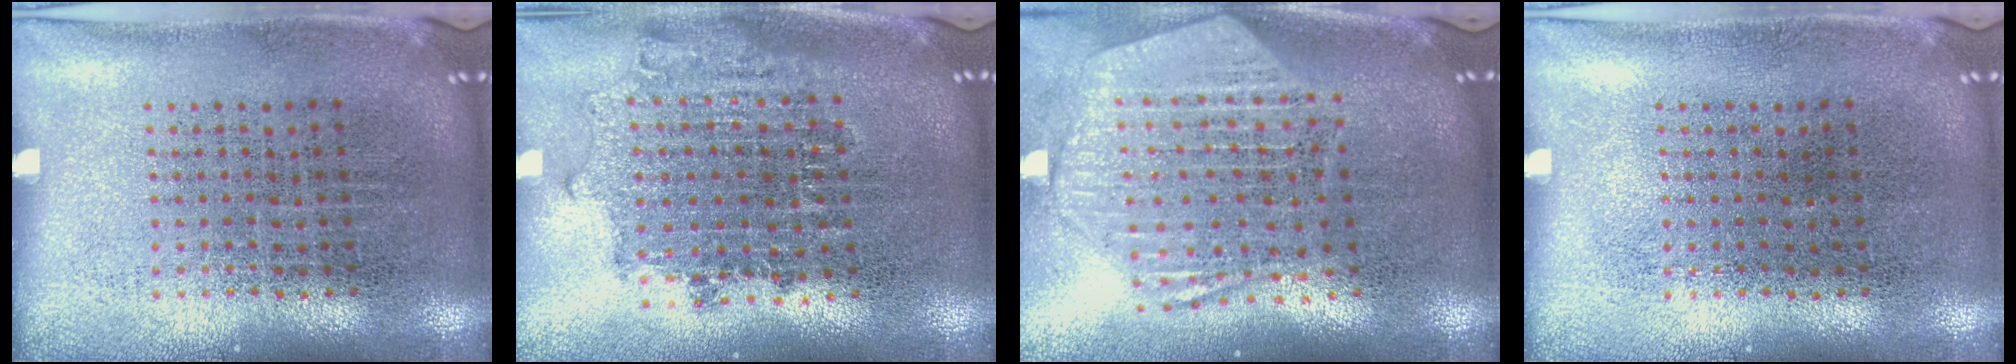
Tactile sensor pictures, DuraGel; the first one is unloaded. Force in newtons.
{"total": 1.7, "press": 1.3, "slide": 1.0}
{"total": 2.8, "press": 2.3, "slide": 1.6}
{"total": 0.0}